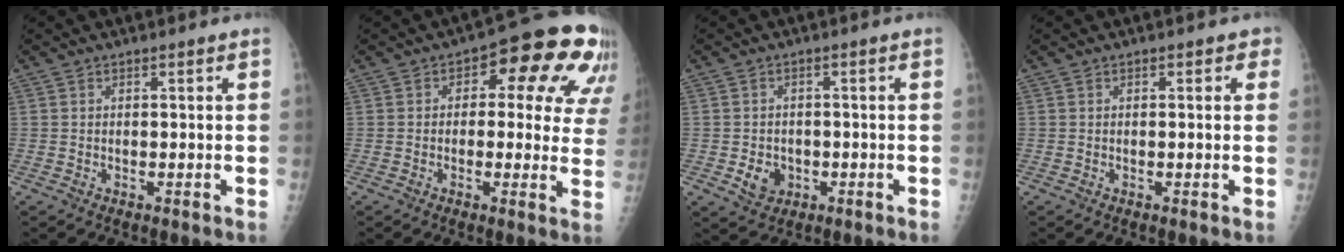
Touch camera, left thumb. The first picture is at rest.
{"total": 15.8, "force": [6.0, 8.4, 12.0], "torque": [-0.080, 0.006, 0.057]}
{"total": 4.4, "force": [-1.2, 3.7, 2.1], "torque": [-0.022, 0.004, -0.012]}
{"total": 1.7, "force": [0.7, 1.1, 1.1], "torque": [0.004, 0.003, 0.003]}